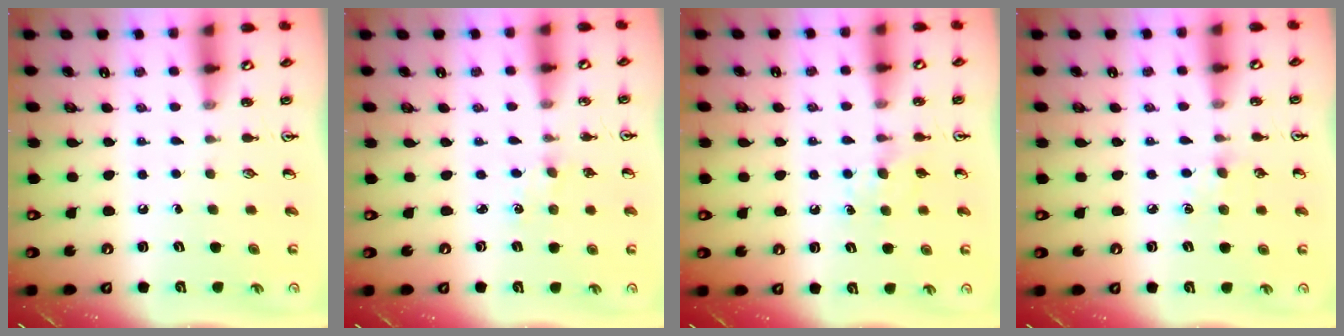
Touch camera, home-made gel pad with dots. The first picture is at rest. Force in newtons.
{"total": 0.8, "press": 0.8, "slide": 0.2}
{"total": 5.8, "press": 5.8, "slide": 0.7}
{"total": 6.3, "press": 6.2, "slide": 0.7}